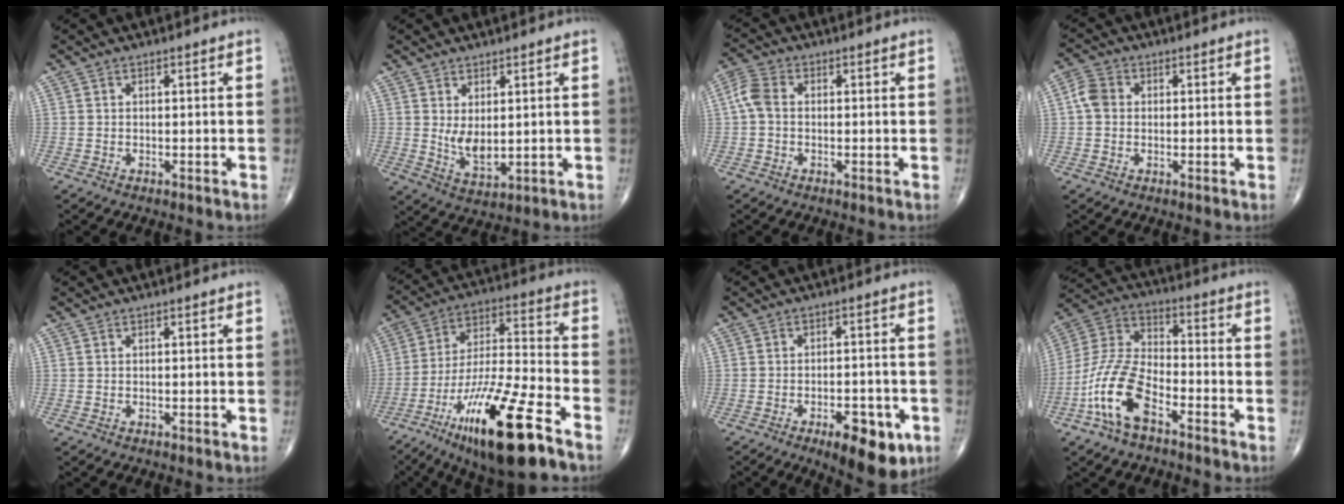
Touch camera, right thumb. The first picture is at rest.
{"total": 5.6, "force": [1.0, 2.8, 4.8], "torque": [-0.076, -0.022, 0.030]}
{"total": 4.6, "force": [0.0, 3.2, 3.4], "torque": [-0.078, 0.012, -0.010]}
{"total": 4.1, "force": [0.2, 3.4, 2.3], "torque": [-0.041, 0.011, -0.004]}
{"total": 0.0}
{"total": 22.6, "force": [-12.7, 4.8, 18.0], "torque": [-0.344, 0.046, -0.222]}
{"total": 8.7, "force": [-4.0, 3.7, 6.8], "torque": [-0.081, 0.009, -0.050]}
{"total": 13.9, "force": [-6.9, 6.5, 10.2], "torque": [-0.215, 0.045, -0.140]}